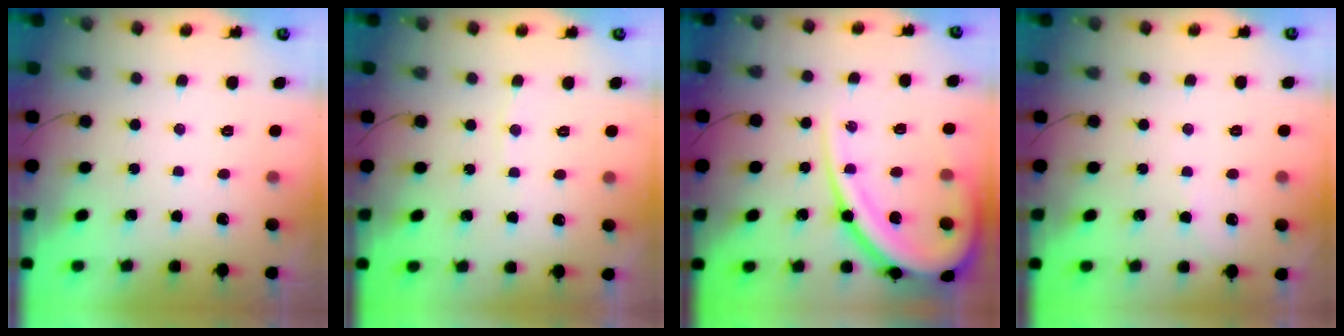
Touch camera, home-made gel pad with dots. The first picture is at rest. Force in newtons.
{"total": 2.5, "press": 2.5, "slide": 0.3}
{"total": 19.7, "press": 19.6, "slide": 2.0}
{"total": 1.3, "press": 1.3, "slide": 0.2}